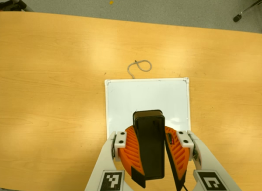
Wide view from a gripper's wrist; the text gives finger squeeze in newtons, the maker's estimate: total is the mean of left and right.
{"total": 12.8, "left": 12.2, "right": 13.3}